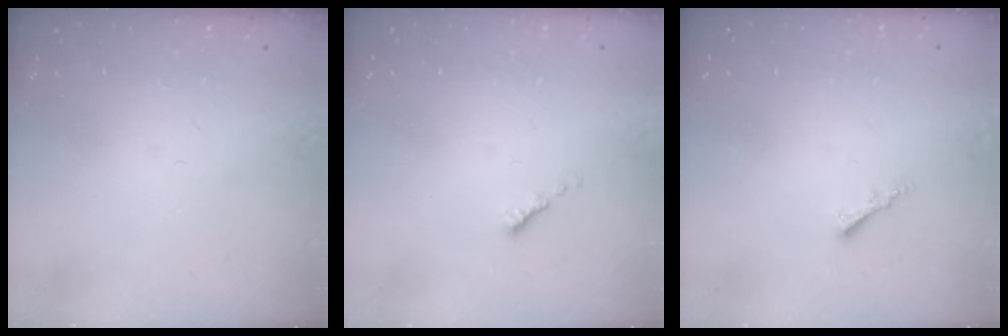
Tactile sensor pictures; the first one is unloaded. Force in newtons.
{"total": 0.6, "press": 0.5, "slide": 0.2}
{"total": 1.7, "press": 1.6, "slide": 0.5}